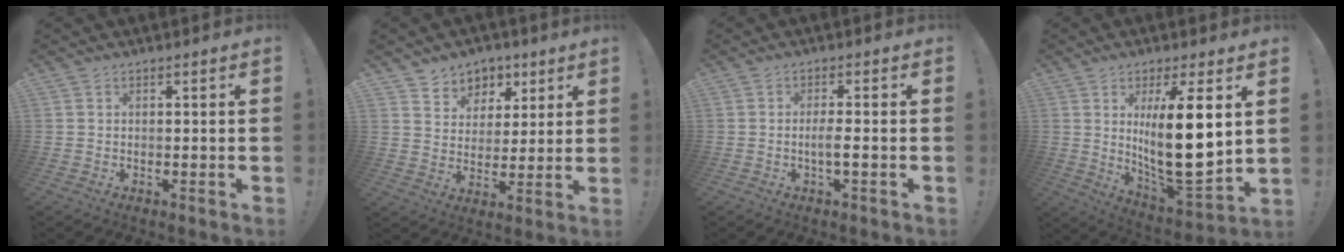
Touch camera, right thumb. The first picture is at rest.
{"total": 7.0, "force": [4.0, 5.7, 0.5], "torque": [-0.005, -0.038, 0.080]}
{"total": 3.7, "force": [-0.9, 0.3, 3.6], "torque": [-0.064, -0.004, -0.016]}
{"total": 17.7, "force": [3.9, 4.9, 16.6], "torque": [-0.282, -0.042, 0.057]}